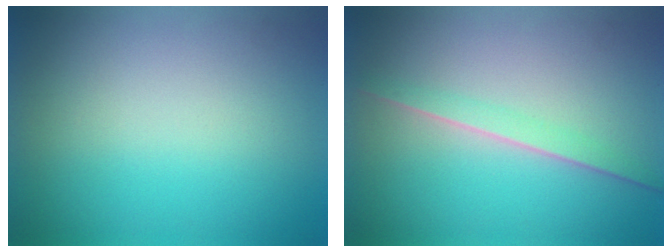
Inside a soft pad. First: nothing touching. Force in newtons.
{"total": 1.4}